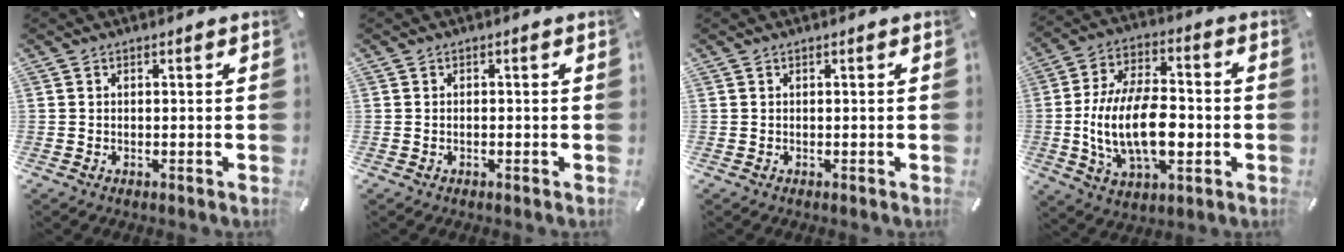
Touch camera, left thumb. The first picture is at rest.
{"total": 0.7, "force": [-0.3, 0.2, 0.6], "torque": [-0.012, -0.003, -0.005]}
{"total": 0.0}
{"total": 18.3, "force": [-3.0, 10.6, 14.7], "torque": [-0.299, 0.001, -0.051]}